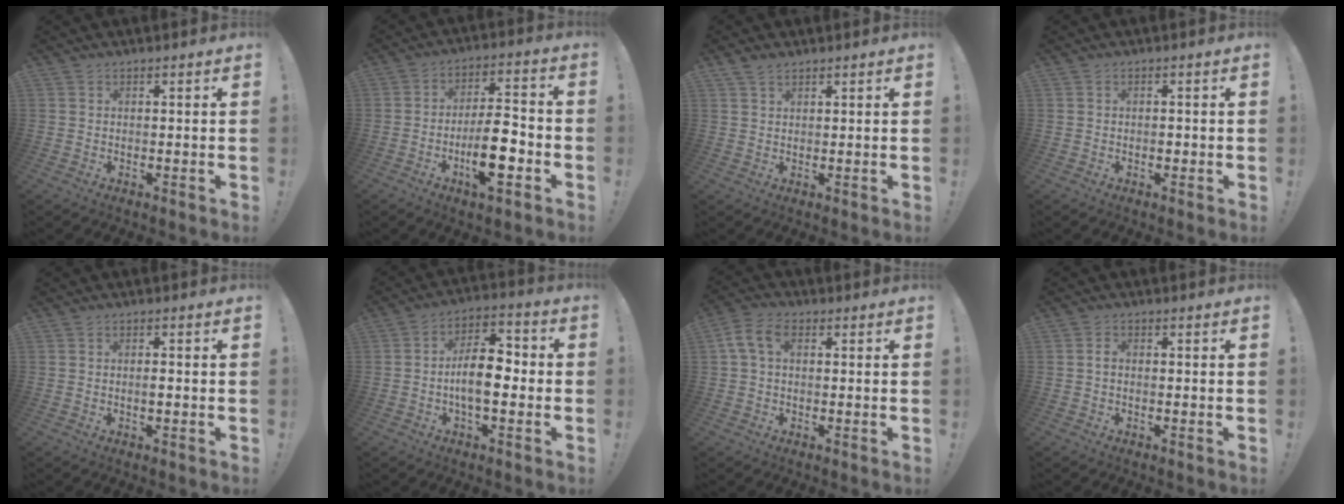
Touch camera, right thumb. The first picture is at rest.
{"total": 13.6, "force": [-5.1, 4.6, 11.7], "torque": [-0.204, 0.018, -0.084]}
{"total": 2.5, "force": [1.9, 1.2, 1.2], "torque": [-0.025, -0.006, 0.037]}
{"total": 1.2, "force": [-0.5, 0.8, 0.7], "torque": [-0.003, 0.000, -0.011]}
{"total": 1.5, "force": [-0.5, 0.4, 1.3], "torque": [-0.016, 0.000, -0.010]}
{"total": 12.0, "force": [-2.1, 6.0, 10.2], "torque": [-0.168, 0.009, -0.041]}
{"total": 6.8, "force": [1.7, 4.2, 5.1], "torque": [-0.096, 0.007, 0.034]}
{"total": 1.3, "force": [-0.4, 0.7, 1.0], "torque": [-0.023, 0.007, -0.007]}